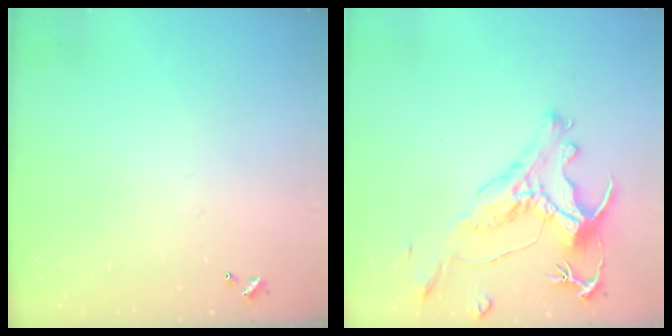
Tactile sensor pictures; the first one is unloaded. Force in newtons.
{"total": 1.9, "press": 1.4, "slide": 1.2}